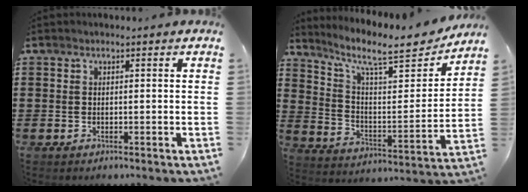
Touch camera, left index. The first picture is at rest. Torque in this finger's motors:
{"motor_torque": [2.14, 0.00, 0.26, 0.10]}